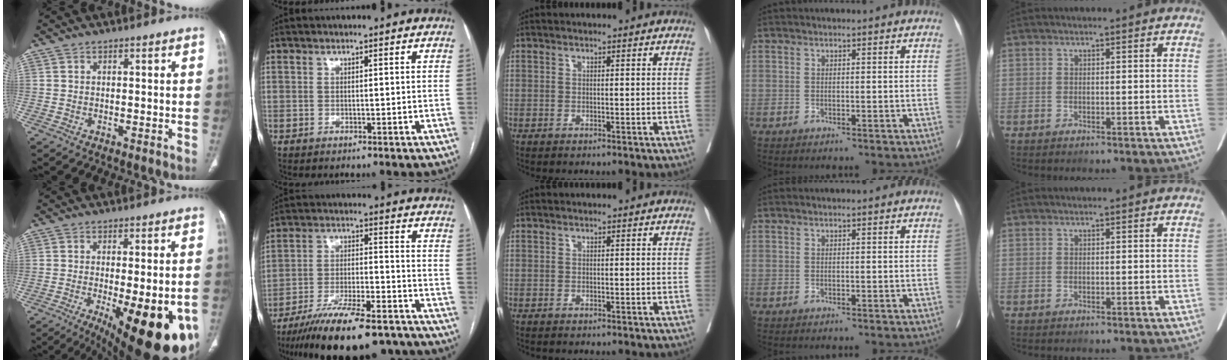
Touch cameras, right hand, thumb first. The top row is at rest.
{"thumb": {"total": 22.9, "force": [-8.6, 8.1, 19.6], "torque": [-0.201, -0.026, -0.100]}, "index": {"total": 19.6, "force": [-15.7, 4.2, 11.0], "torque": [-0.153, 0.002, -0.249]}}